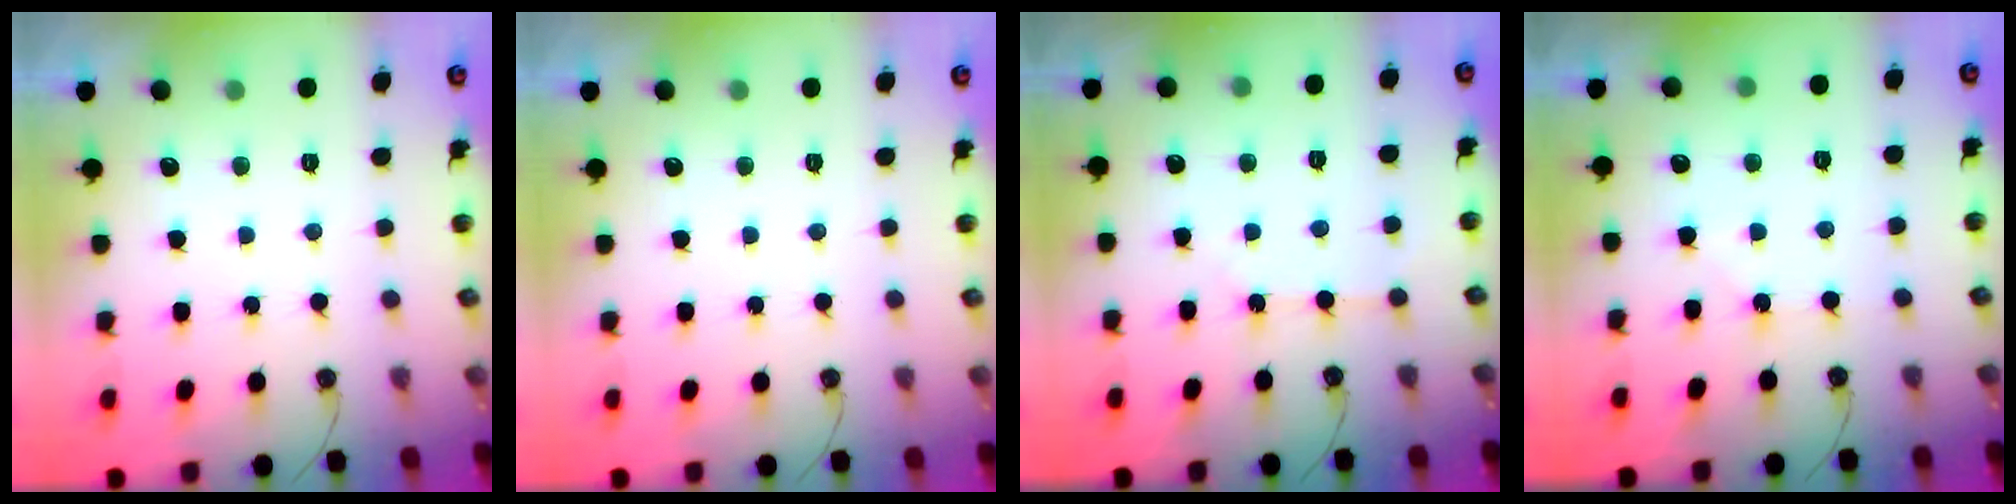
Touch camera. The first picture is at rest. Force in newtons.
{"total": 0.0}
{"total": 3.3, "press": 3.2, "slide": 0.3}
{"total": 3.4, "press": 3.3, "slide": 0.6}